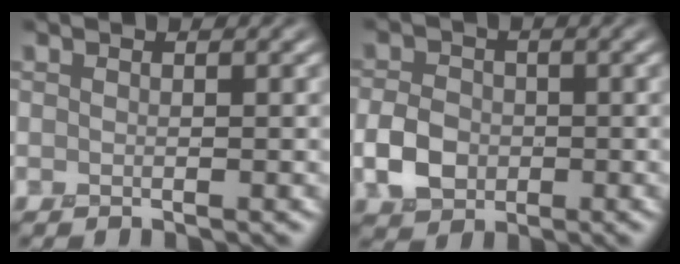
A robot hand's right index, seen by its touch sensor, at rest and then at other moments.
{"total": 3.4, "force": [-0.8, 2.7, 1.9], "torque": [-0.036, 0.003, -0.019]}